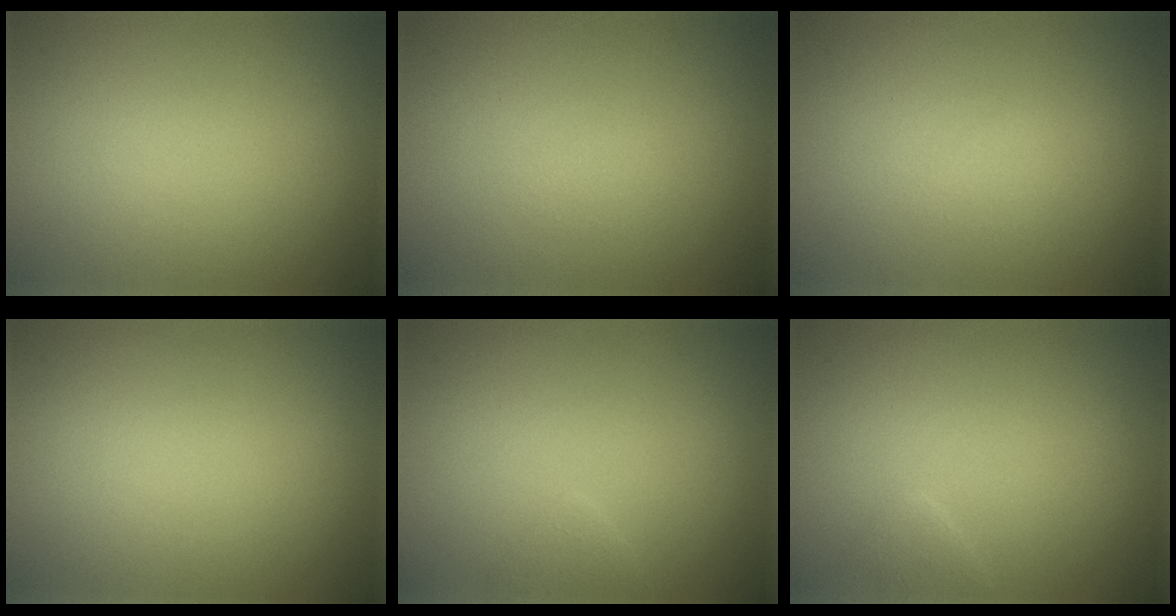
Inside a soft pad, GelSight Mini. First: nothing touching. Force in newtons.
{"total": 0.6, "press": 0.6, "slide": 0.0}
{"total": 0.6, "press": 0.6, "slide": 0.1}
{"total": 0.0}
{"total": 0.8, "press": 0.8, "slide": 0.0}
{"total": 0.8, "press": 0.8, "slide": 0.1}